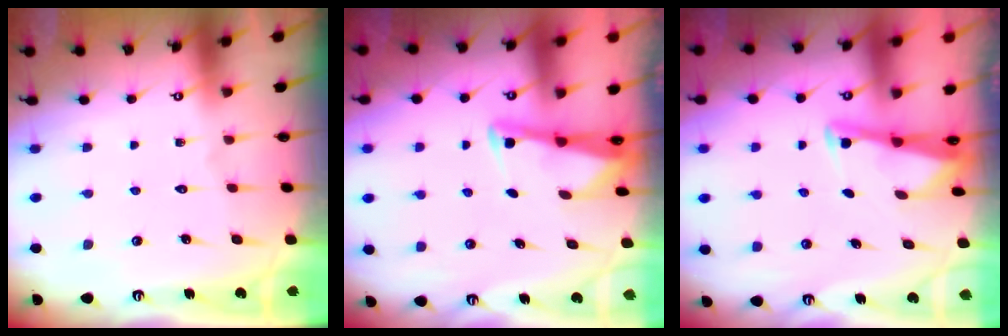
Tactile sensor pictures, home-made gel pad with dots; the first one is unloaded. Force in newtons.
{"total": 2.7, "press": 2.7, "slide": 0.2}
{"total": 2.5, "press": 2.5, "slide": 0.1}